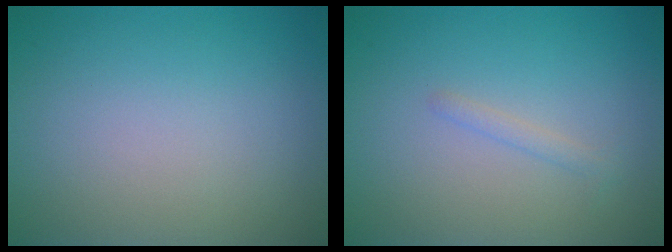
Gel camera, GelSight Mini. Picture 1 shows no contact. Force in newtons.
{"total": 0.9, "press": 0.9, "slide": 0.1}